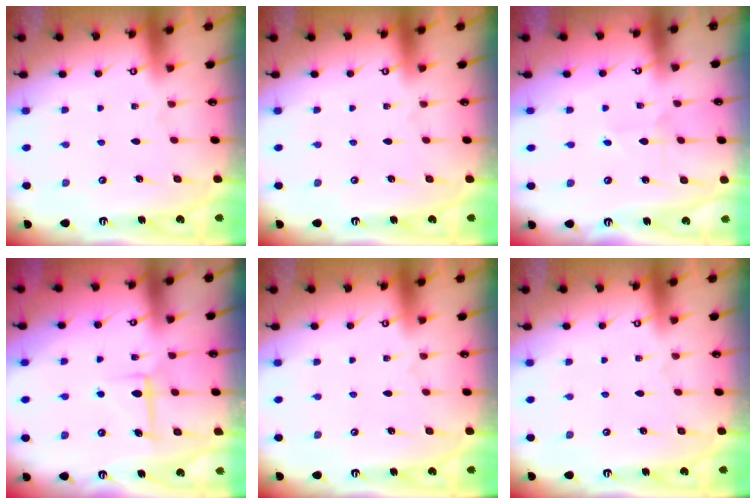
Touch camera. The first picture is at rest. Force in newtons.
{"total": 0.0}
{"total": 1.9, "press": 1.9, "slide": 0.1}
{"total": 6.6, "press": 6.6, "slide": 0.3}
{"total": 0.0}
{"total": 0.0}